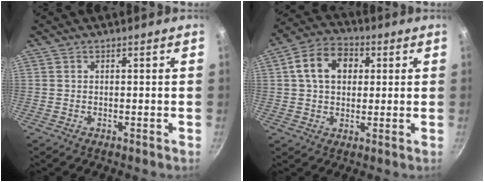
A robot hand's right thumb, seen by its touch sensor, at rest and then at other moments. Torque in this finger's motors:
{"motor_torque": [0.57, 1.47, 0.55, -0.48, 0.20]}